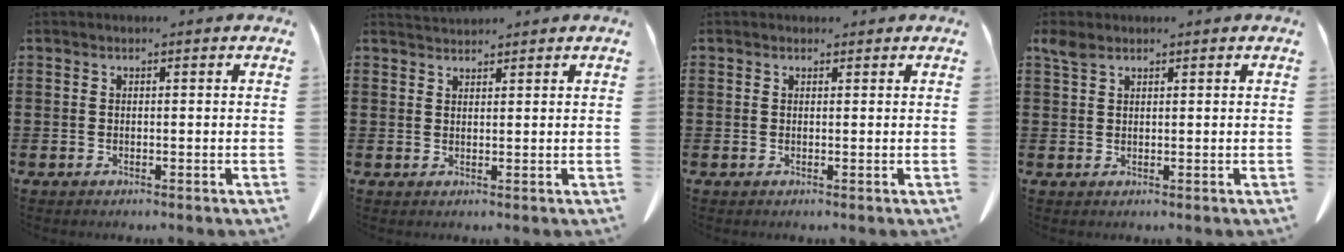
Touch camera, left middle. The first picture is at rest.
{"total": 1.7, "force": [1.6, 0.2, 0.1], "torque": [-0.005, 0.000, 0.032]}
{"total": 0.7, "force": [0.5, 0.4, 0.1], "torque": [0.004, -0.001, 0.009]}
{"total": 2.4, "force": [1.6, 1.0, 1.5], "torque": [-0.036, 0.003, 0.031]}